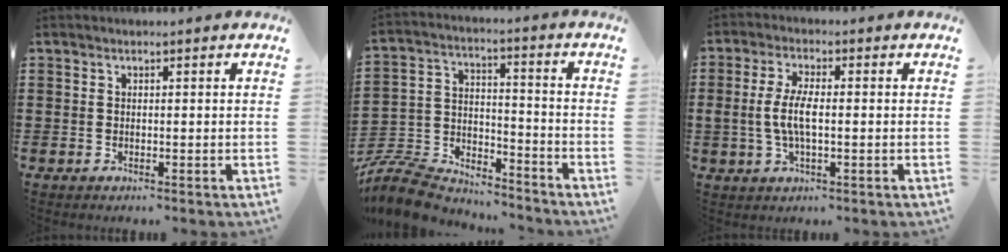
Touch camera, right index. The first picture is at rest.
{"total": 8.9, "force": [-8.4, 2.4, 1.9], "torque": [-0.057, 0.011, -0.171]}
{"total": 5.5, "force": [-0.6, 2.0, 5.1], "torque": [-0.119, -0.005, -0.019]}